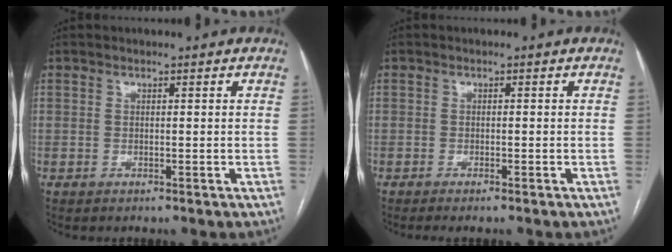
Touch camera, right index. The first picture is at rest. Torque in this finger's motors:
{"motor_torque": [0.47, -0.45, -0.01, 0.00]}